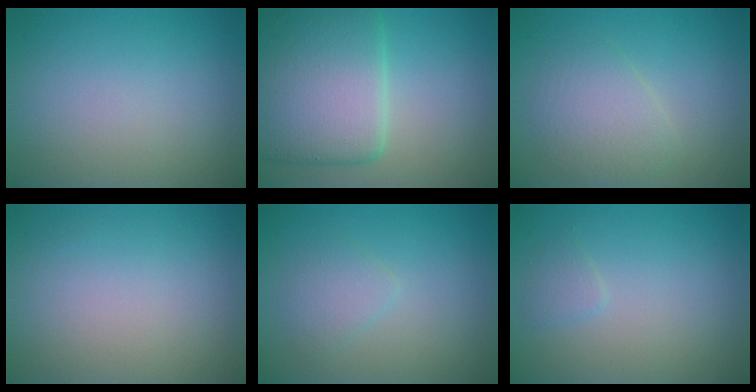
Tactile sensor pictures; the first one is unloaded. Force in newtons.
{"total": 9.0, "press": 9.0, "slide": 0.1}
{"total": 3.2, "press": 3.2, "slide": 0.1}
{"total": 0.0}
{"total": 1.7, "press": 1.7, "slide": 0.1}
{"total": 0.9, "press": 0.9, "slide": 0.1}